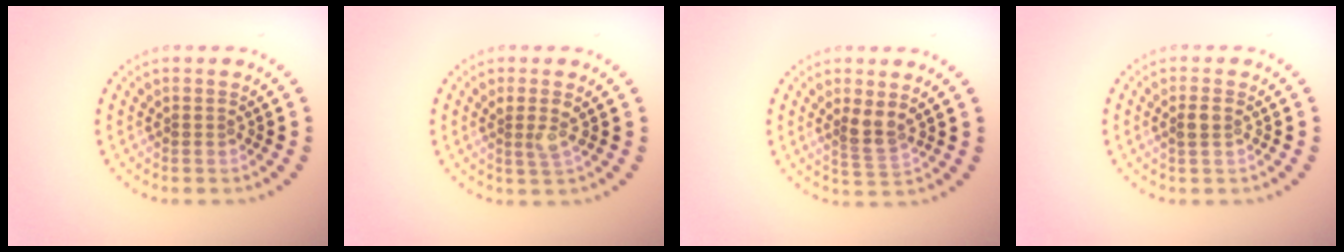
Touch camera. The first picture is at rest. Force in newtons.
{"total": 1.6, "press": 1.3, "slide": 0.9}
{"total": 2.2, "press": 1.6, "slide": 1.4}
{"total": 1.3, "press": 1.2, "slide": 0.5}